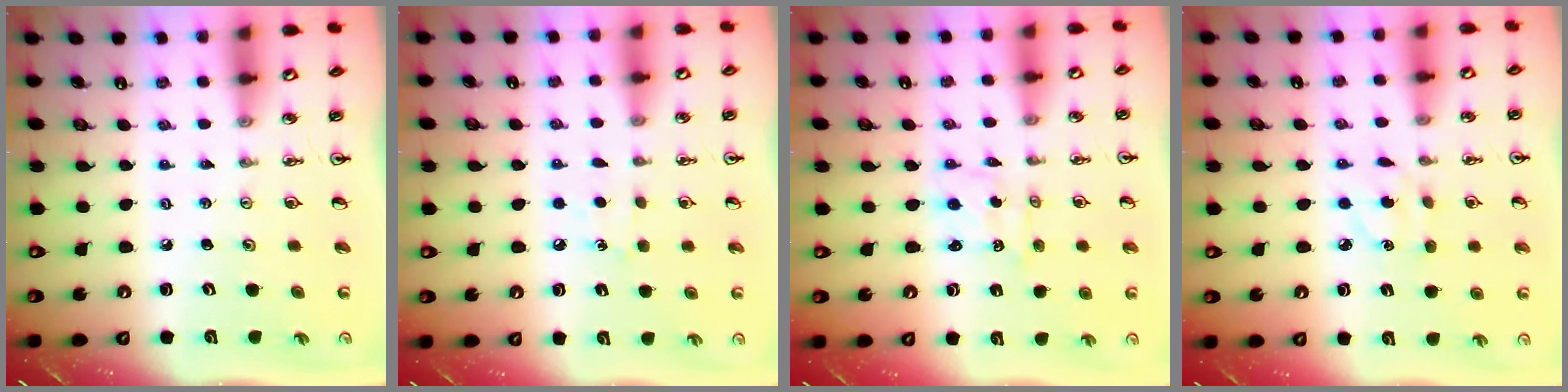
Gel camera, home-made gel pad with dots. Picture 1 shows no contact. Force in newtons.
{"total": 6.2, "press": 6.2, "slide": 0.8}
{"total": 0.0}
{"total": 3.9, "press": 3.9, "slide": 0.5}